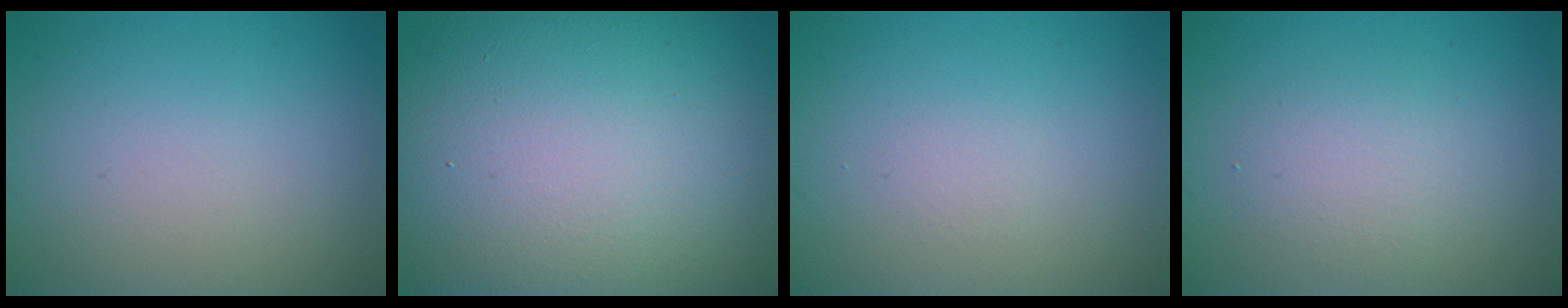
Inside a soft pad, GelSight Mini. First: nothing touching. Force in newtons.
{"total": 18.9, "press": 18.8, "slide": 1.2}
{"total": 0.6, "press": 0.6, "slide": 0.0}
{"total": 2.4, "press": 2.4, "slide": 0.1}